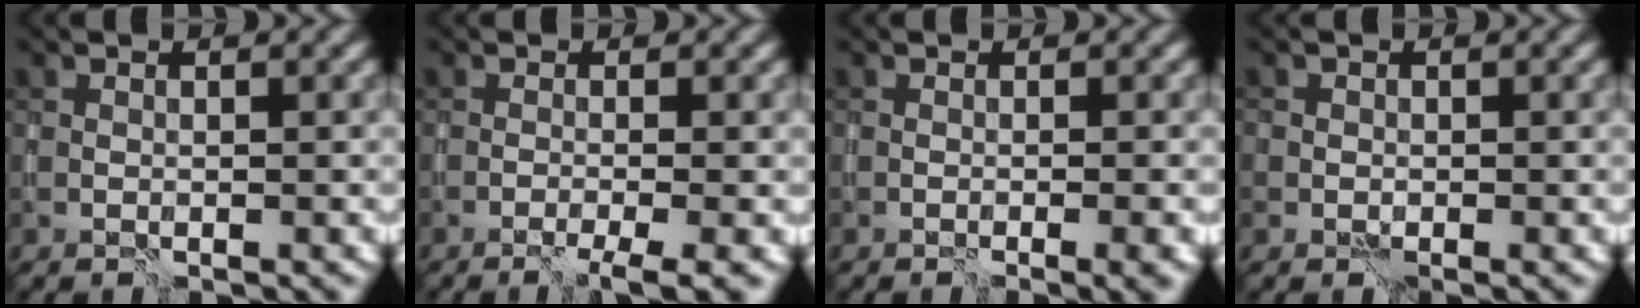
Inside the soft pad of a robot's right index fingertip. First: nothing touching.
{"total": 2.9, "force": [-1.4, 0.3, 2.5], "torque": [-0.036, -0.008, -0.025]}
{"total": 1.5, "force": [-0.5, 0.1, 1.4], "torque": [-0.011, -0.004, -0.009]}
{"total": 1.3, "force": [0.1, 1.2, 0.3], "torque": [-0.006, -0.001, 0.003]}